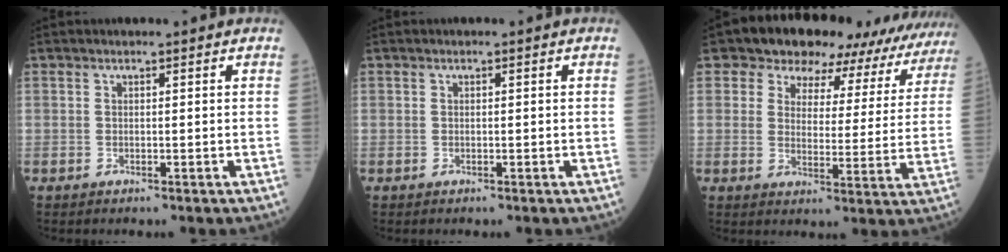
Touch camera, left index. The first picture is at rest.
{"total": 0.0}
{"total": 18.5, "force": [16.4, 7.8, 3.6], "torque": [-0.024, -0.009, 0.157]}